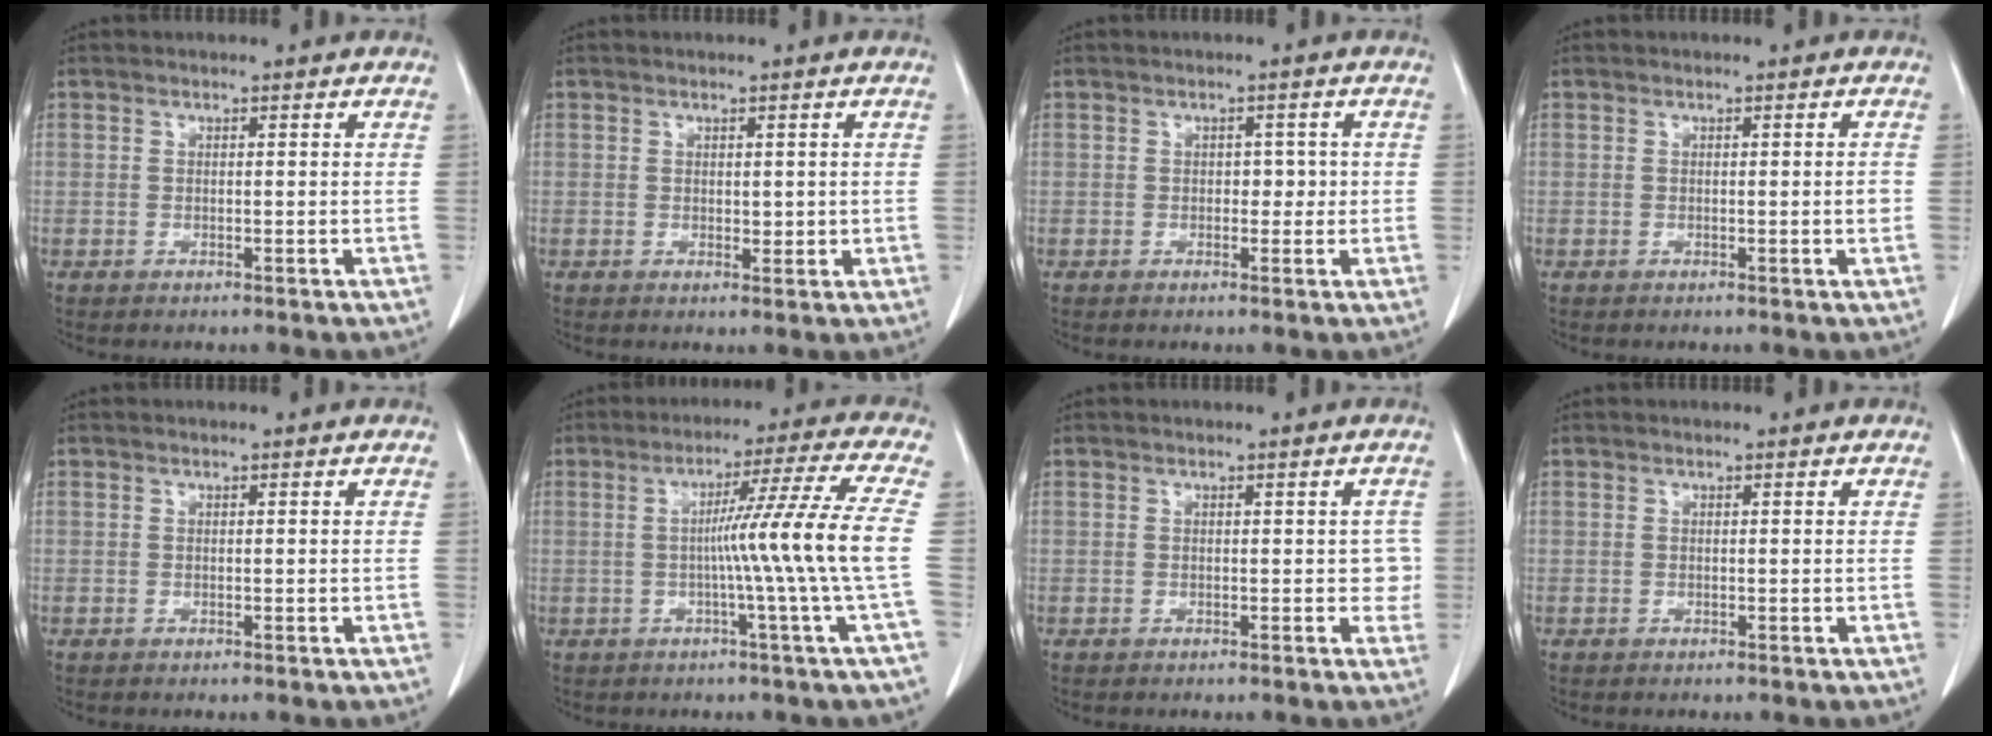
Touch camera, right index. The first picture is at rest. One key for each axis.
{"total": 1.7, "fx": 0.2, "fy": 1.1, "fz": 1.3, "tx": -0.014, "ty": -0.004, "tz": 0.007}
{"total": 2.0, "fx": -0.1, "fy": 1.4, "fz": 1.4, "tx": -0.011, "ty": 0.006, "tz": -0.003}
{"total": 1.1, "fx": -0.2, "fy": 0.0, "fz": 1.1, "tx": -0.014, "ty": -0.001, "tz": -0.001}
{"total": 0.0}
{"total": 11.1, "fx": -1.1, "fy": -3.3, "fz": 10.5, "tx": -0.159, "ty": 0.001, "tz": -0.015}
{"total": 2.2, "fx": 0.0, "fy": 1.5, "fz": 1.5, "tx": -0.004, "ty": 0.013, "tz": -0.002}
{"total": 0.0}